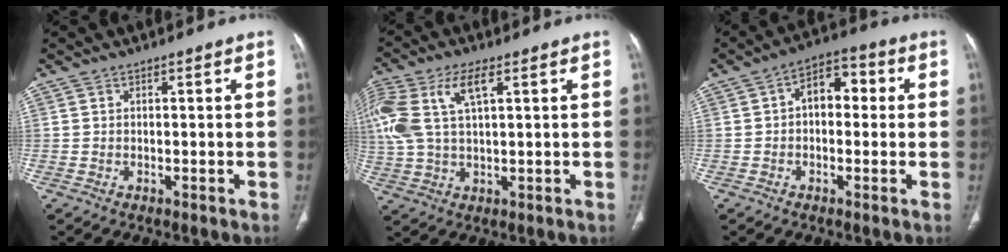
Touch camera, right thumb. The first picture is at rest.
{"total": 15.8, "force": [5.1, 7.7, 12.8], "torque": [-0.320, 0.020, 0.101]}
{"total": 7.8, "force": [0.8, 5.0, 5.9], "torque": [-0.060, 0.029, 0.002]}